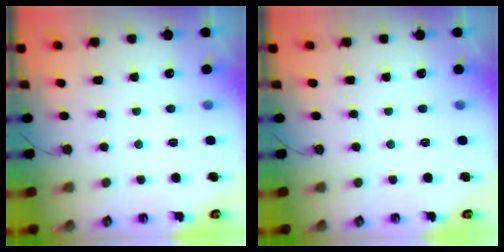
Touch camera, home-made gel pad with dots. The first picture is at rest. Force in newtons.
{"total": 0.0}